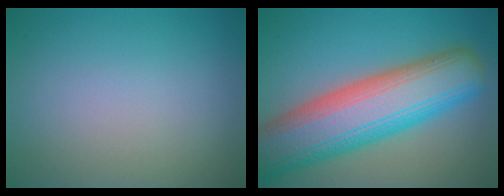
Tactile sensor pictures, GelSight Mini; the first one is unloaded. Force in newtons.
{"total": 12.1, "press": 12.1, "slide": 0.7}